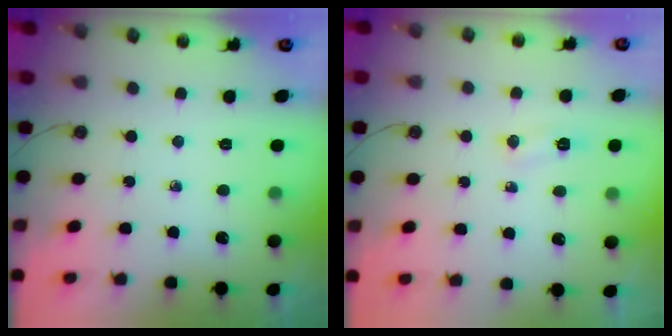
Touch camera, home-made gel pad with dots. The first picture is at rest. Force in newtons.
{"total": 4.9, "press": 4.9, "slide": 0.5}